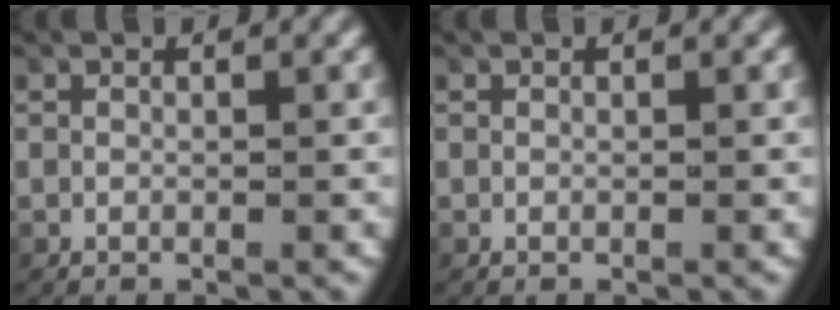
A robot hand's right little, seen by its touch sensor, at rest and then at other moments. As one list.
[{"total": 0.0}]